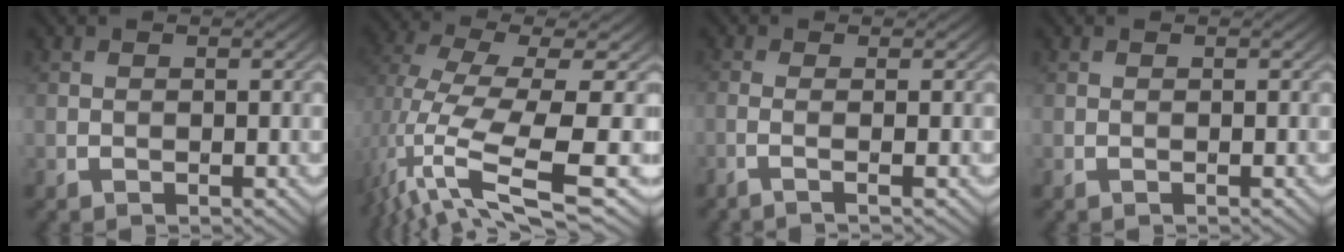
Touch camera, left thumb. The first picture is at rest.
{"total": 10.3, "force": [-3.3, 2.7, 9.4], "torque": [-0.200, -0.006, -0.050]}
{"total": 1.8, "force": [-0.4, 0.2, 1.7], "torque": [-0.020, 0.005, -0.025]}
{"total": 0.0}